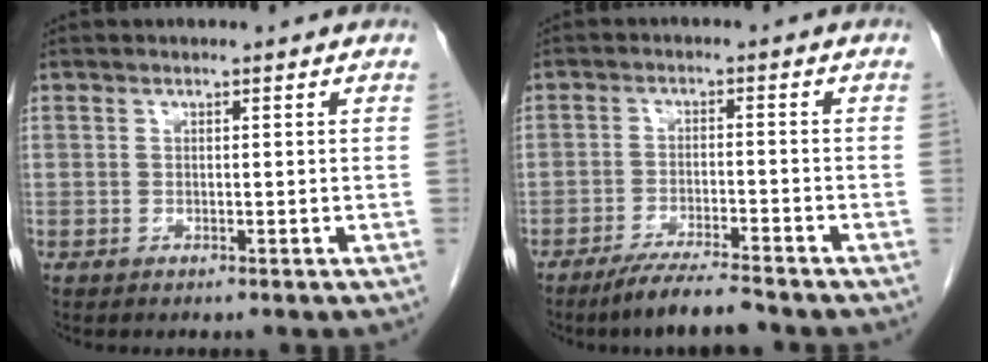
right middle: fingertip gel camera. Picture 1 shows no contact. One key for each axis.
{"total": 6.8, "fx": -5.8, "fy": 0.0, "fz": 3.5, "tx": -0.057, "ty": -0.019, "tz": -0.101}